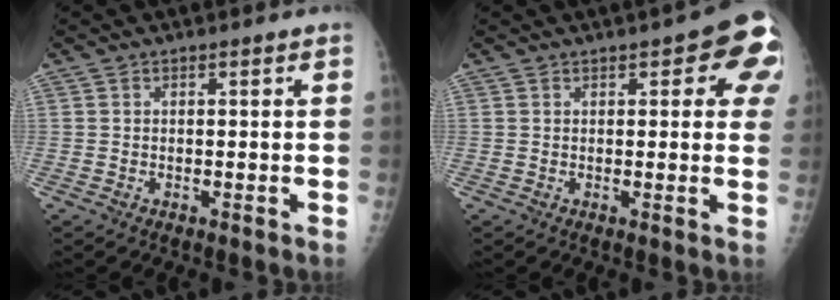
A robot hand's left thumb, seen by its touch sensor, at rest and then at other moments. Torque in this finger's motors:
{"motor_torque": [-0.24, 0.47, 0.07, -0.16, 0.02]}